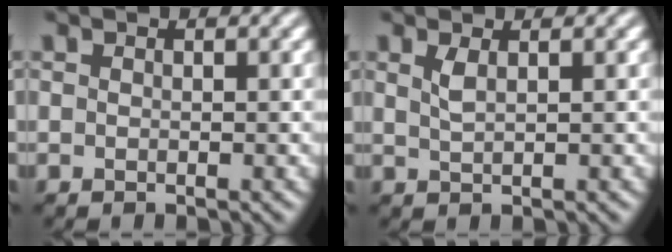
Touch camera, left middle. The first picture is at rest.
{"total": 1.3, "force": [0.6, 0.3, 1.1], "torque": [-0.024, 0.001, 0.011]}